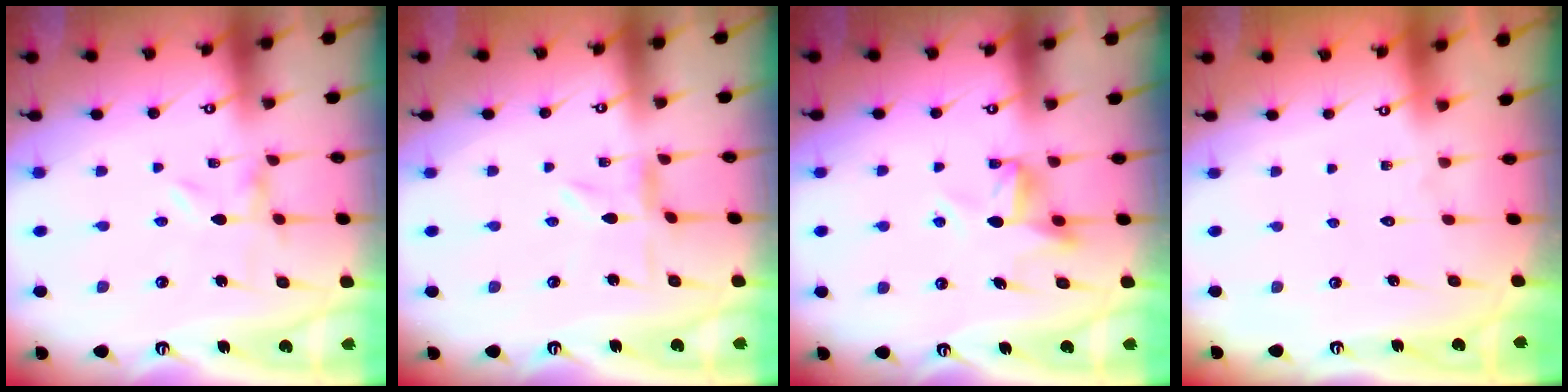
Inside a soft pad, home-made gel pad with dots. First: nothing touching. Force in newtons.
{"total": 0.8, "press": 0.7, "slide": 0.4}
{"total": 8.9, "press": 8.9, "slide": 0.2}
{"total": 1.6, "press": 1.6, "slide": 0.1}